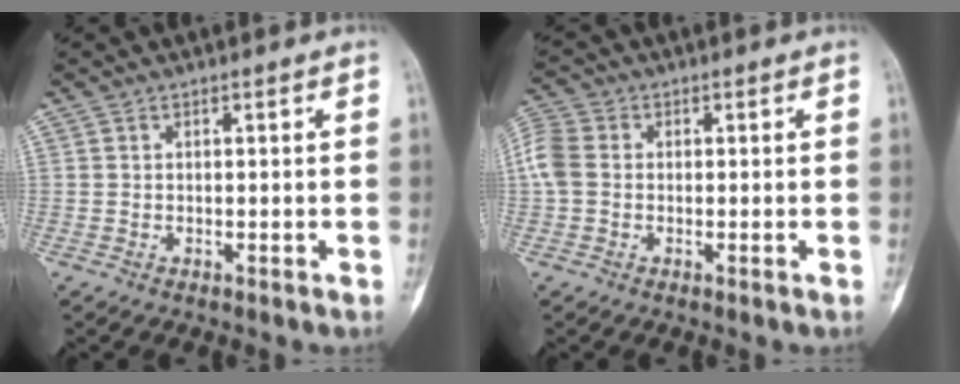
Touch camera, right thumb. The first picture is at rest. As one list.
[{"total": 5.9, "force": [-0.1, 4.6, 3.7], "torque": [-0.090, 0.014, -0.011]}]